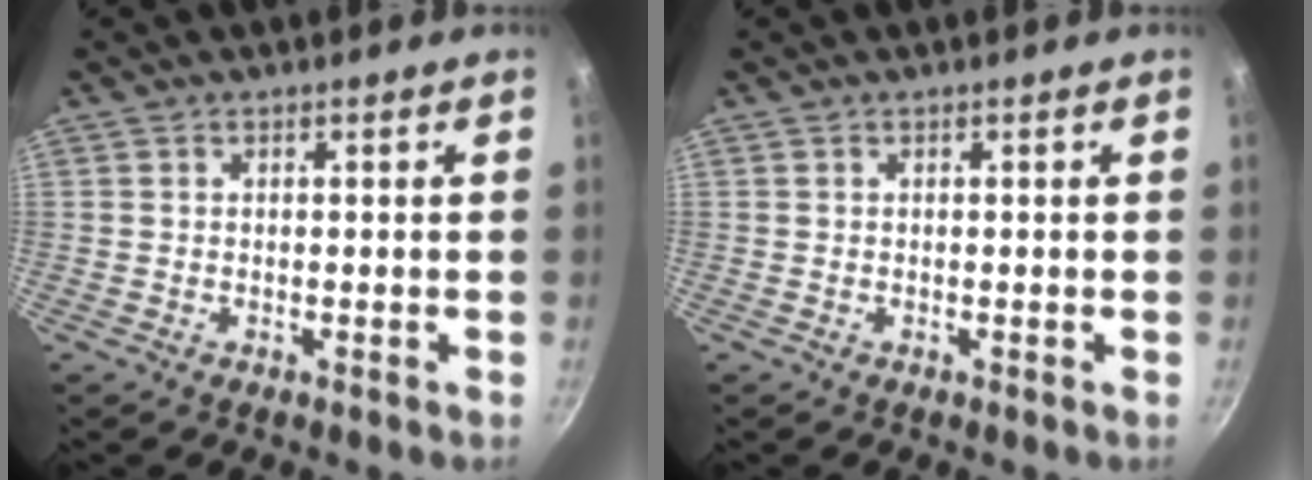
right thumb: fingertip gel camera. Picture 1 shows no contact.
{"total": 0.0}